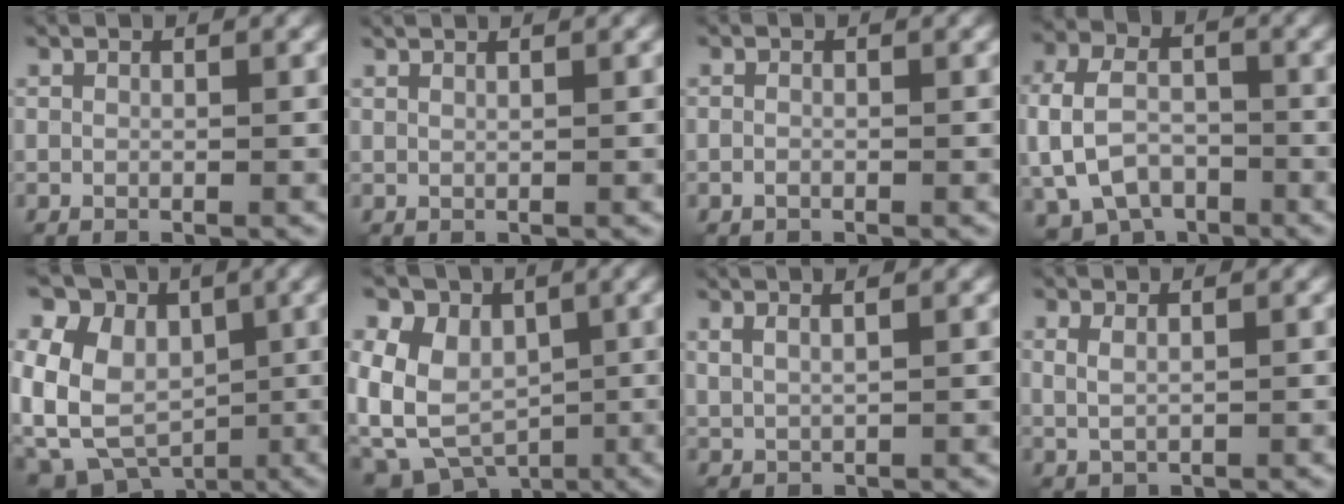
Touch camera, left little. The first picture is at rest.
{"total": 1.5, "force": [1.1, 0.4, 0.9], "torque": [-0.004, 0.000, 0.005]}
{"total": 0.6, "force": [-0.4, 0.4, 0.3], "torque": [-0.005, -0.002, -0.007]}
{"total": 7.9, "force": [-2.4, 5.8, 4.8], "torque": [-0.097, -0.005, -0.049]}
{"total": 12.4, "force": [-0.7, 10.7, 6.2], "torque": [-0.147, 0.008, -0.026]}
{"total": 9.0, "force": [-1.6, 7.3, 5.0], "torque": [-0.097, -0.001, -0.037]}
{"total": 2.6, "force": [1.7, 0.9, 1.8], "torque": [-0.019, 0.008, 0.015]}
{"total": 1.2, "force": [0.3, 0.5, 1.1], "torque": [-0.026, -0.005, 0.009]}